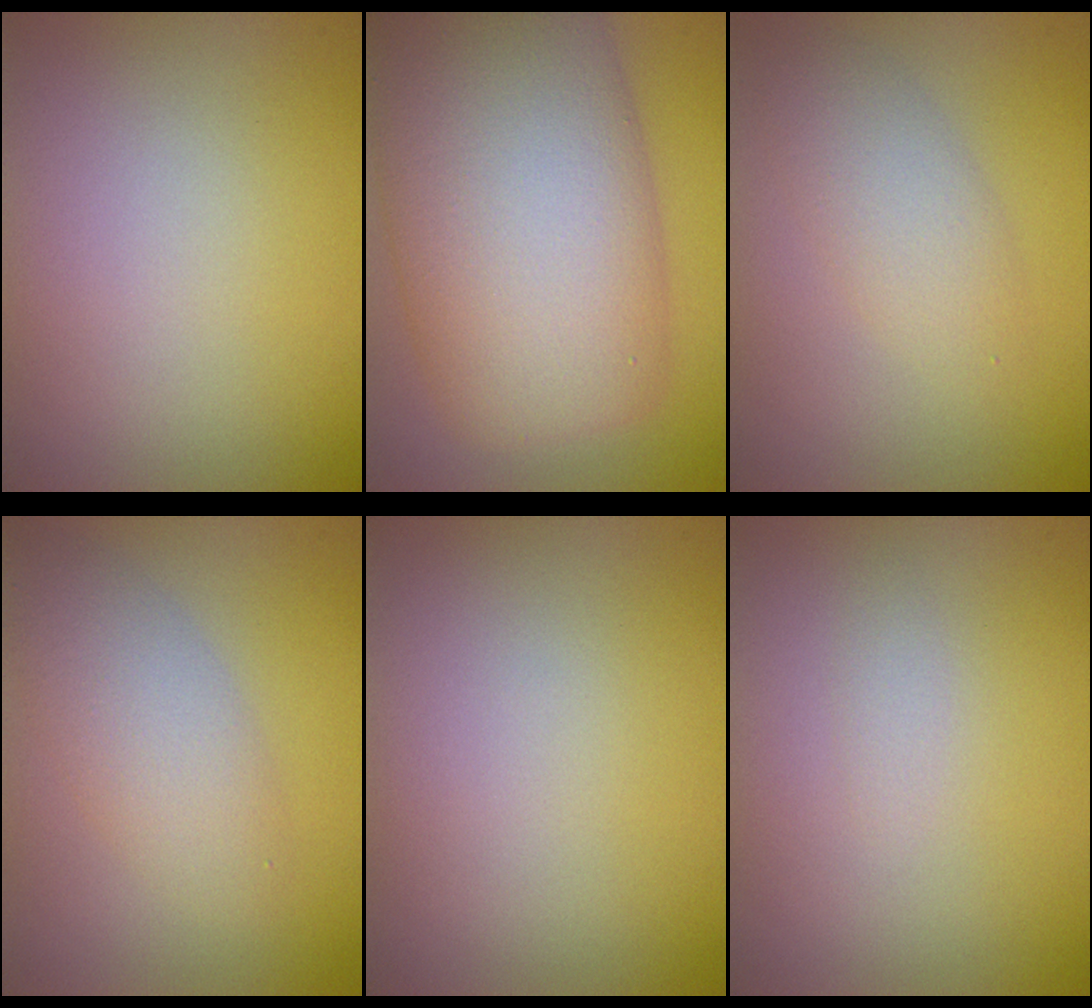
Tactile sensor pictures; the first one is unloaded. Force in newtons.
{"total": 13.9, "press": 13.9, "slide": 0.4}
{"total": 2.8, "press": 2.8, "slide": 0.1}
{"total": 3.5, "press": 3.5, "slide": 0.3}
{"total": 0.0}
{"total": 0.6, "press": 0.6, "slide": 0.0}